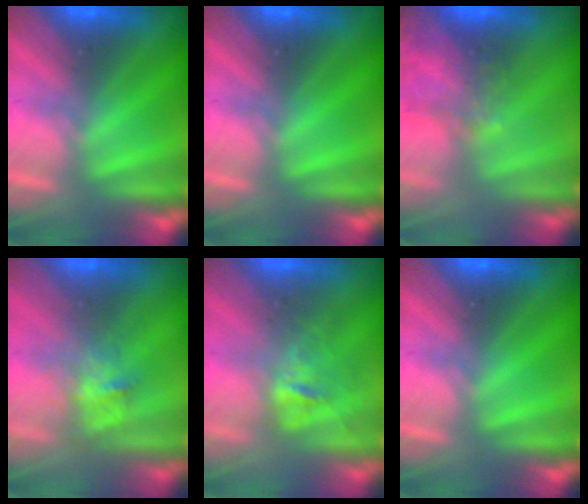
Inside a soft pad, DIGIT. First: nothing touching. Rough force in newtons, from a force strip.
{"total": 0.0}
{"total": 7.7}
{"total": 2.8}
{"total": 2.8}
{"total": 0.0}